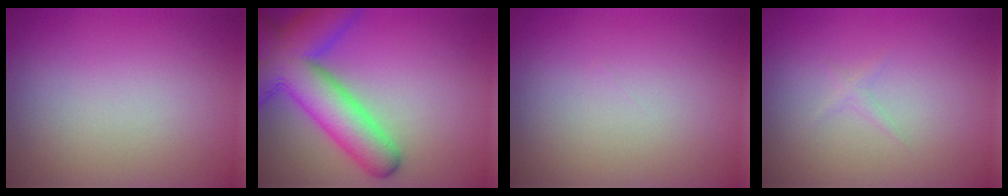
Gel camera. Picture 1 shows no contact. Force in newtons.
{"total": 10.2, "press": 10.2, "slide": 0.4}
{"total": 0.0}
{"total": 0.6, "press": 0.6, "slide": 0.1}